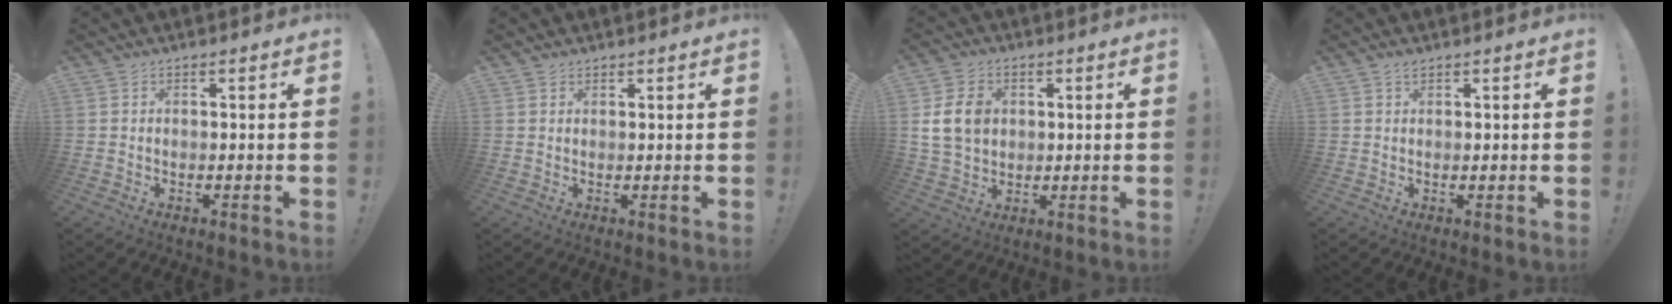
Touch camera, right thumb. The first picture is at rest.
{"total": 1.1, "force": [0.9, 0.7, 0.0], "torque": [0.001, -0.001, 0.018]}
{"total": 10.3, "force": [2.2, 8.2, 5.9], "torque": [-0.110, 0.005, 0.048]}
{"total": 1.3, "force": [1.1, 0.2, 0.6], "torque": [-0.004, -0.003, 0.019]}